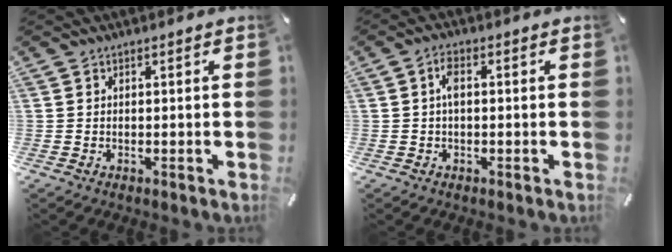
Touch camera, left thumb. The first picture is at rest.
{"total": 2.8, "force": [0.3, 1.2, 2.5], "torque": [-0.052, 0.006, 0.003]}